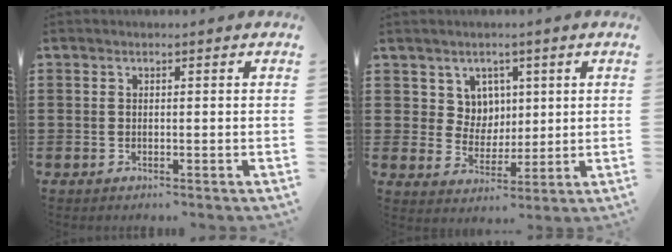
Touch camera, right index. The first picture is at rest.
{"total": 5.3, "force": [2.5, 4.5, 0.8], "torque": [-0.032, 0.007, 0.045]}